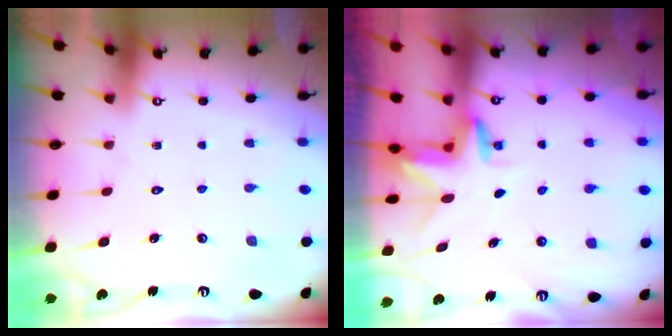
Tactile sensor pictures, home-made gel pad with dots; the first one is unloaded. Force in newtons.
{"total": 3.0, "press": 3.0, "slide": 0.2}